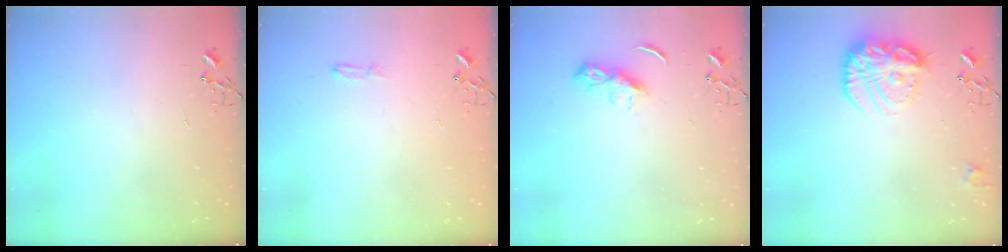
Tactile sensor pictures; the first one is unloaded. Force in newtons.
{"total": 3.8, "press": 3.8, "slide": 0.5}
{"total": 6.7, "press": 6.7, "slide": 0.6}
{"total": 18.0, "press": 18.0, "slide": 1.3}